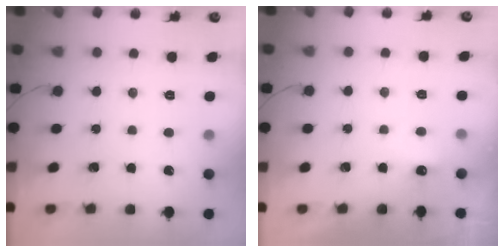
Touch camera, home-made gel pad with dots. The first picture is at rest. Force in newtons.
{"total": 3.5, "press": 3.3, "slide": 1.1}